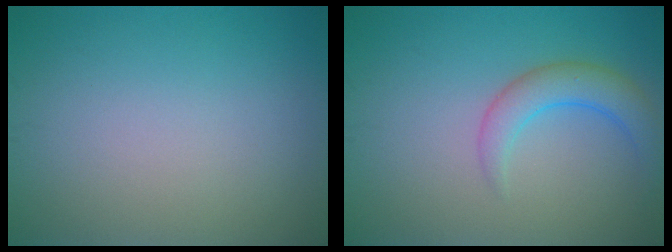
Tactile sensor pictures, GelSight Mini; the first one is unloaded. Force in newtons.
{"total": 3.4, "press": 3.4, "slide": 0.3}